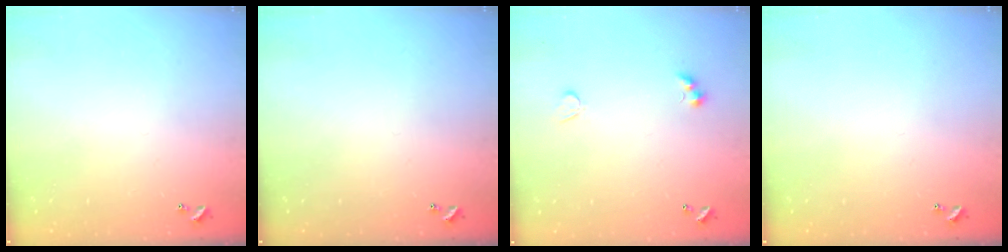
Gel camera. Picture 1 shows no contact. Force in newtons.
{"total": 0.0}
{"total": 3.7, "press": 3.7, "slide": 0.7}
{"total": 0.0}